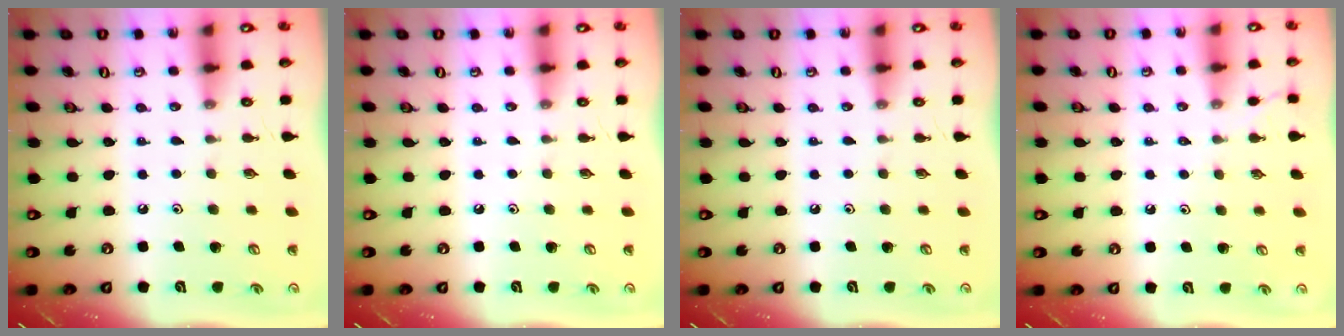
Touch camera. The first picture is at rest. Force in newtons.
{"total": 0.0}
{"total": 0.0}
{"total": 1.3, "press": 1.3, "slide": 0.3}